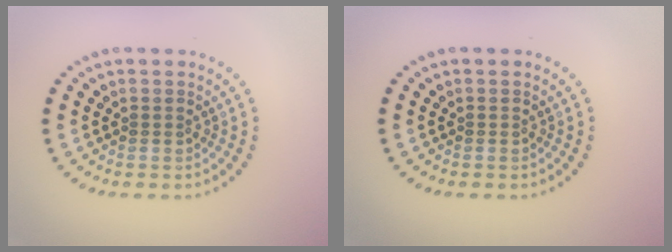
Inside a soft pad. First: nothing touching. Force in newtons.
{"total": 0.0}